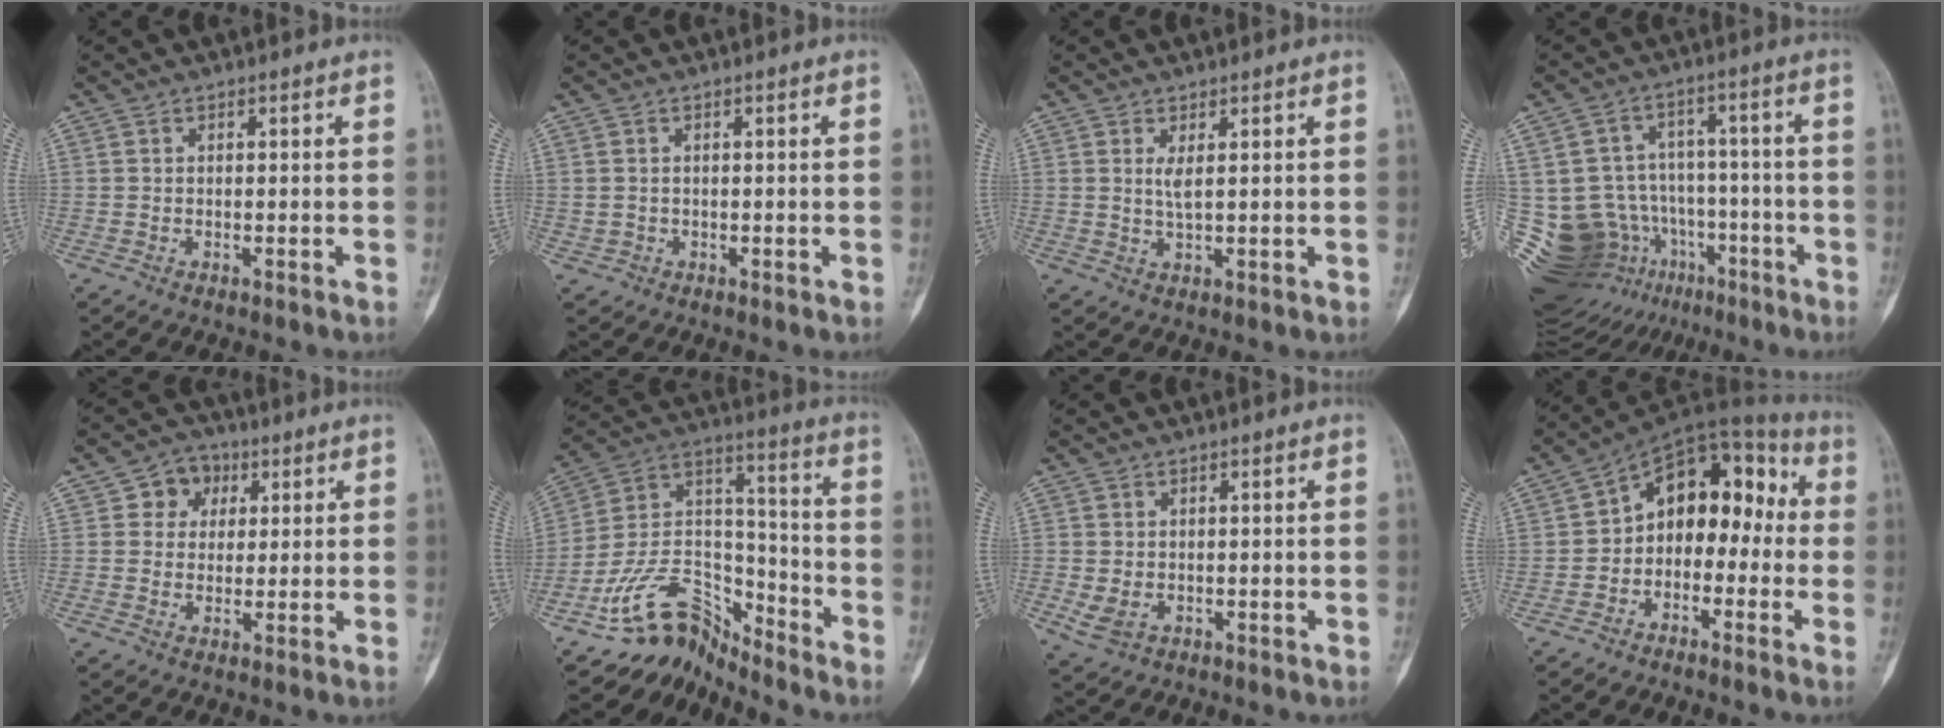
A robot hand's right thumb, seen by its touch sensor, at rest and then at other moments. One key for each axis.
{"total": 1.0, "fx": 0.0, "fy": 1.0, "fz": -0.1, "tx": 0.007, "ty": 0.004, "tz": 0.002}
{"total": 1.9, "fx": 0.8, "fy": 0.3, "fz": 1.7, "tx": -0.038, "ty": -0.010, "tz": 0.020}
{"total": 21.1, "fx": -10.0, "fy": 15.6, "fz": 10.2, "tx": -0.187, "ty": 0.077, "tz": -0.145}
{"total": 6.0, "fx": 1.9, "fy": 5.3, "fz": 2.1, "tx": 0.003, "ty": 0.003, "tz": 0.025}
{"total": 12.6, "fx": -11.0, "fy": 5.8, "fz": 2.4, "tx": -0.029, "ty": 0.123, "tz": -0.212}
{"total": 3.1, "fx": -0.5, "fy": 2.5, "fz": 1.9, "tx": -0.040, "ty": -0.003, "tz": 0.001}
{"total": 13.3, "fx": -0.9, "fy": 9.2, "fz": 9.5, "tx": -0.094, "ty": 0.055, "tz": -0.032}